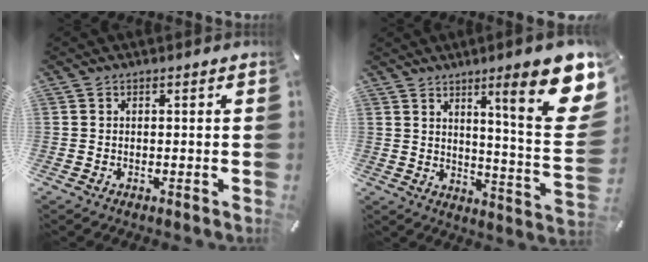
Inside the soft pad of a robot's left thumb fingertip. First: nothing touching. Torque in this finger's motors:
{"motor_torque": [2.66, 2.35, 1.39, -1.38, 0.18]}